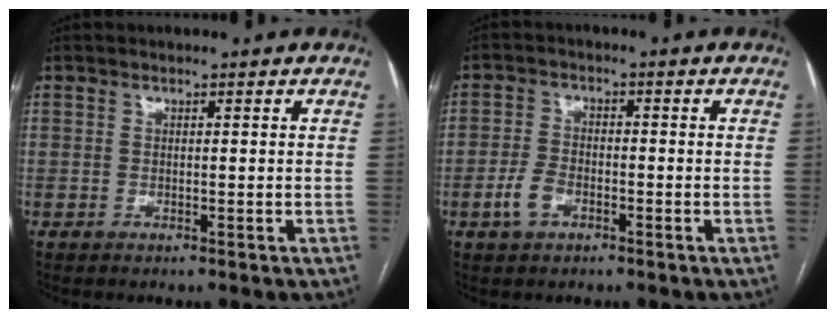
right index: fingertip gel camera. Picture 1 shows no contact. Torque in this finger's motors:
{"motor_torque": [0.50, -0.48, 0.12, 0.04]}